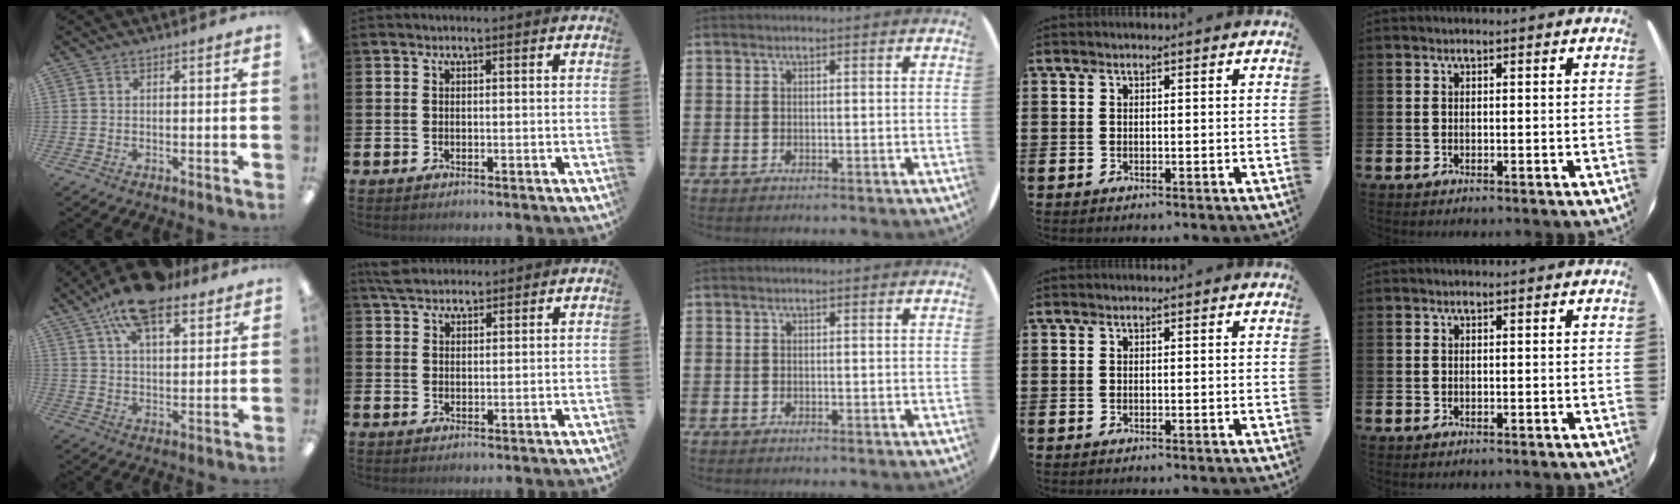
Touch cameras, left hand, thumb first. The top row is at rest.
{"thumb": {"total": 14.2, "force": [9.9, 5.7, 8.5], "torque": [-0.154, -0.035, 0.175]}, "index": {"total": 3.8, "force": [3.6, 1.1, 0.7], "torque": [-0.014, -0.011, 0.066]}}